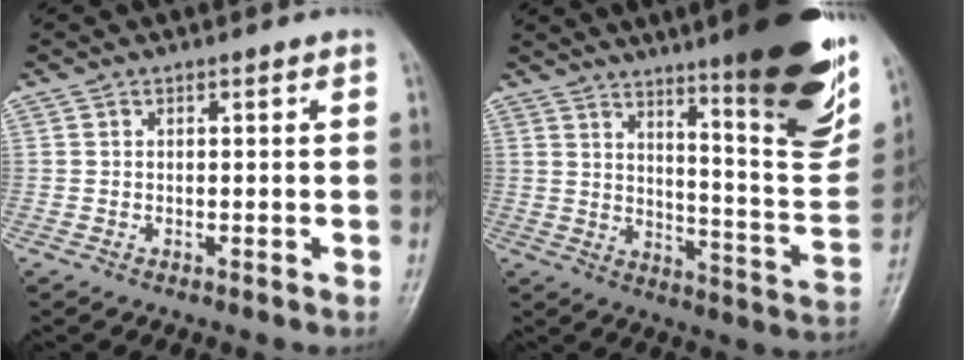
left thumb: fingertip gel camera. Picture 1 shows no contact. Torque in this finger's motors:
{"motor_torque": [3.26, 1.77, 1.59, -1.18, 0.29]}